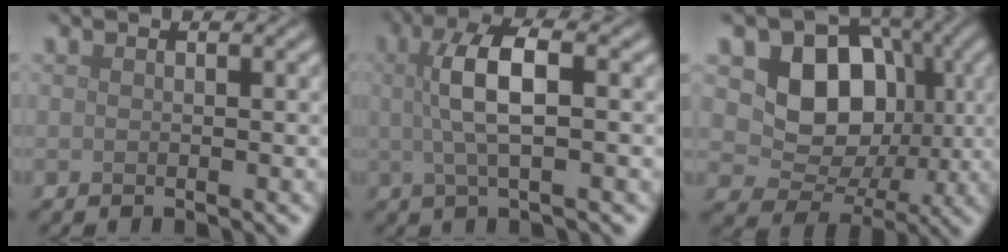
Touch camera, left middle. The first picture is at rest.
{"total": 5.1, "force": [0.8, 1.5, 4.8], "torque": [-0.091, 0.010, 0.012]}
{"total": 8.7, "force": [1.3, 6.8, 5.3], "torque": [-0.073, -0.011, 0.013]}